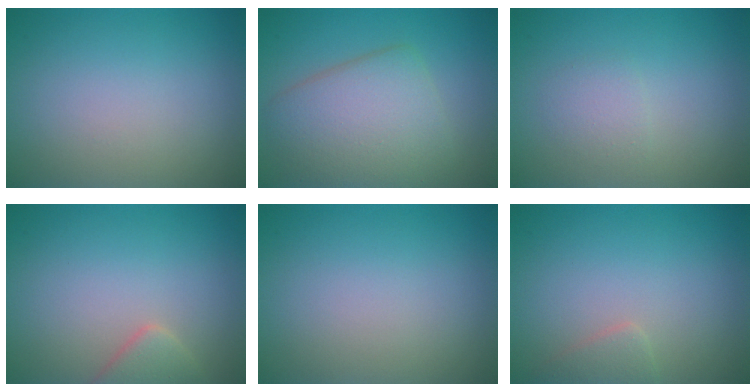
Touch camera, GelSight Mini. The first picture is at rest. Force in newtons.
{"total": 6.7, "press": 6.7, "slide": 0.5}
{"total": 1.4, "press": 1.4, "slide": 0.0}
{"total": 2.3, "press": 2.3, "slide": 0.2}
{"total": 0.0}
{"total": 1.3, "press": 1.3, "slide": 0.1}